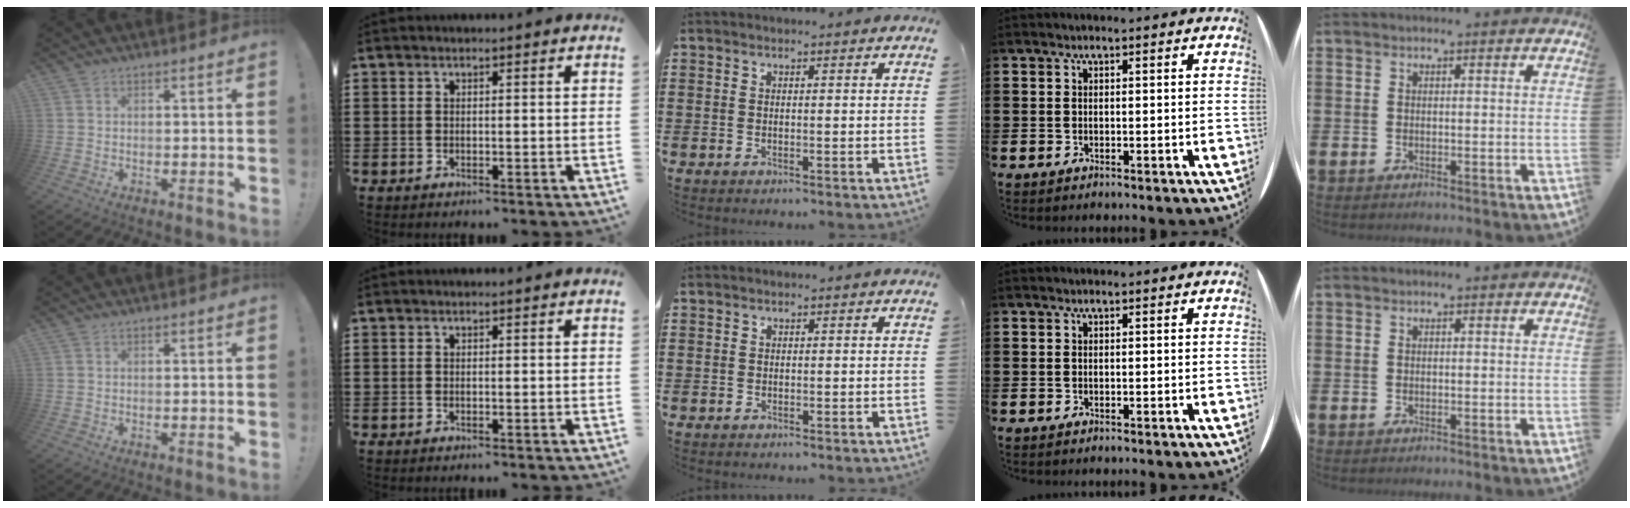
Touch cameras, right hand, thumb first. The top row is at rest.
{}